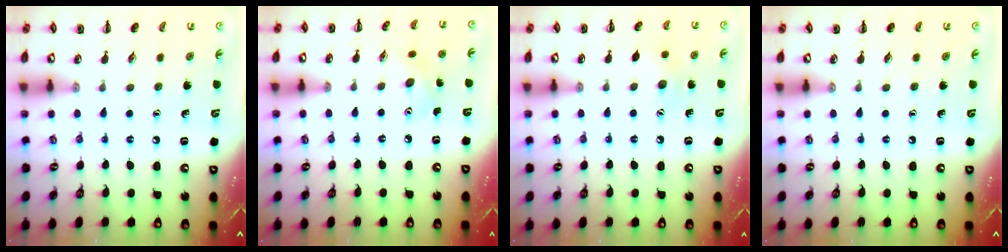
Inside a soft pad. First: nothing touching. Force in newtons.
{"total": 4.9, "press": 4.8, "slide": 1.0}
{"total": 7.5, "press": 7.4, "slide": 1.5}
{"total": 0.0}